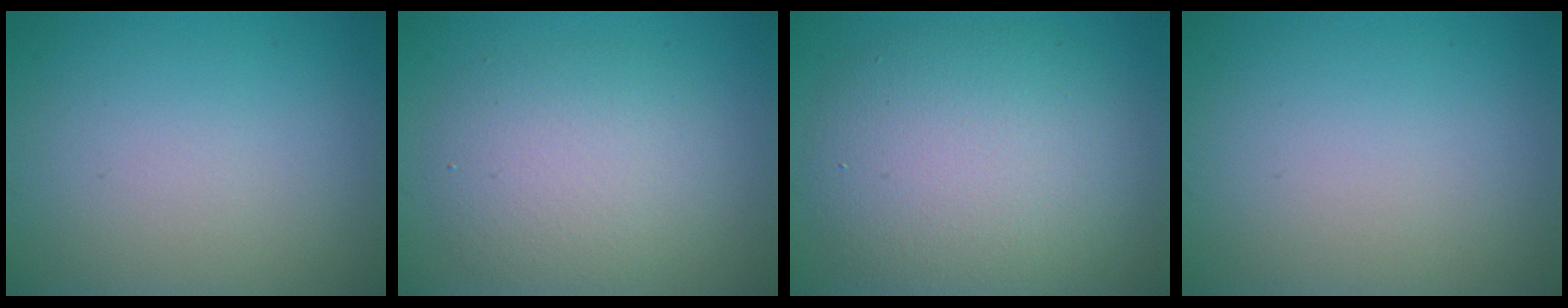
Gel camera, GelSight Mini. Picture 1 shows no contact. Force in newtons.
{"total": 4.7, "press": 4.7, "slide": 0.4}
{"total": 8.8, "press": 8.7, "slide": 0.5}
{"total": 0.0}